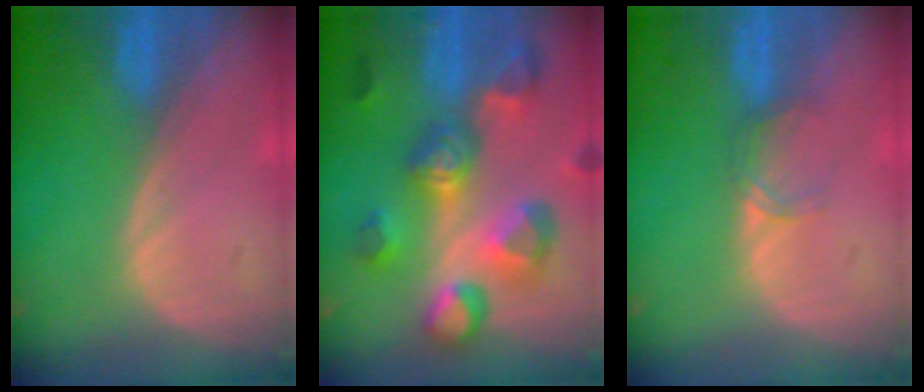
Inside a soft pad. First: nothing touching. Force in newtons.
{"total": 11.3, "press": 10.1, "slide": 5.1}
{"total": 1.9, "press": 1.9, "slide": 0.3}